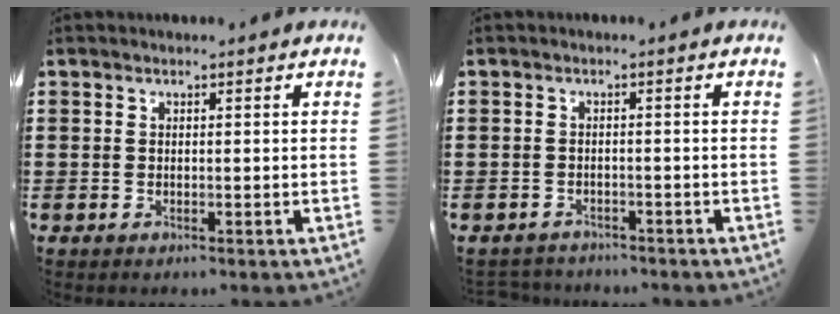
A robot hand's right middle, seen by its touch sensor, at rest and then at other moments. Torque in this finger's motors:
{"motor_torque": [0.41, 0.32, -0.03, 0.00]}